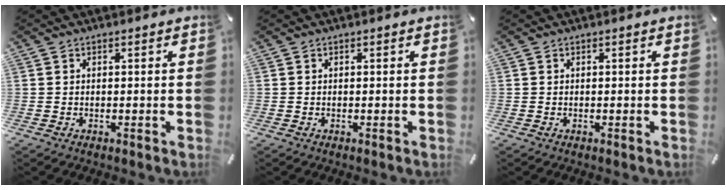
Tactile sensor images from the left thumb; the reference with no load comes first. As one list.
[{"total": 0.0}, {"total": 0.0}]